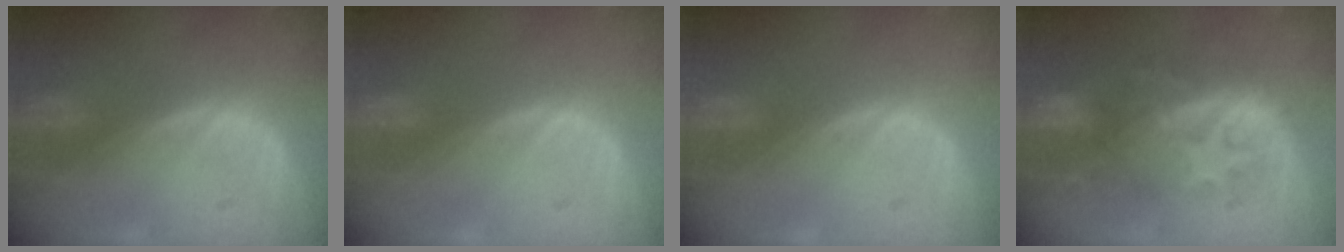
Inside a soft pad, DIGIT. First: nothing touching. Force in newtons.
{"total": 0.0}
{"total": 0.0}
{"total": 9.2, "press": 8.8, "slide": 2.5}